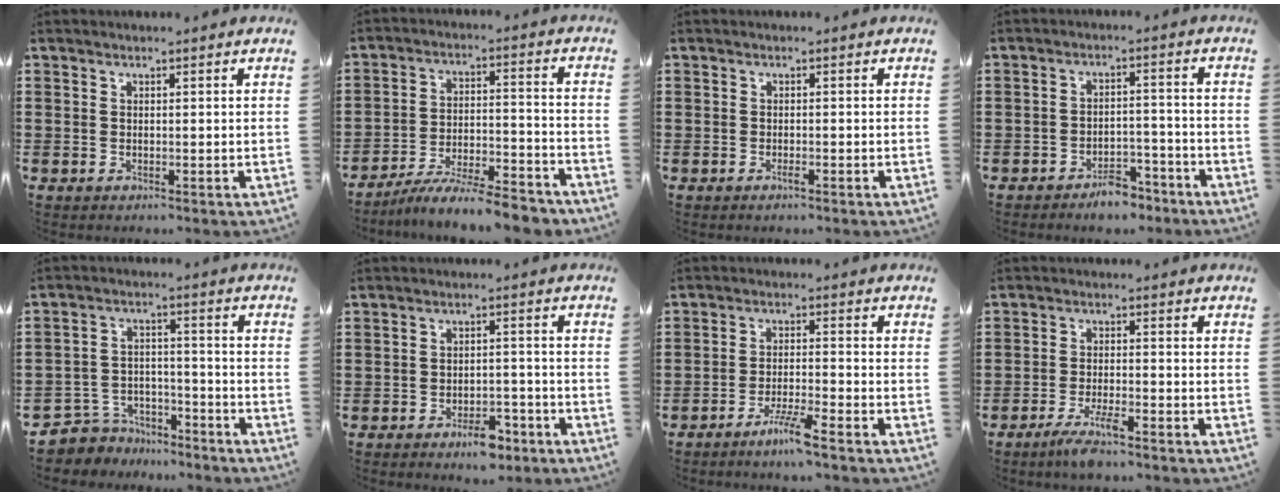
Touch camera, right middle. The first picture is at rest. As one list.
[{"total": 8.5, "force": [-7.9, 0.4, 3.1], "torque": [-0.047, 0.012, -0.150]}, {"total": 0.9, "force": [-0.6, 0.1, 0.7], "torque": [-0.014, -0.005, -0.009]}, {"total": 5.0, "force": [-4.6, 1.5, 1.3], "torque": [-0.019, 0.015, -0.090]}, {"total": 5.0, "force": [-4.8, 1.6, -0.1], "torque": [-0.013, 0.006, -0.104]}, {"total": 4.3, "force": [-3.3, 1.5, 2.2], "torque": [-0.033, 0.014, -0.062]}, {"total": 4.5, "force": [-3.5, -0.1, 2.8], "torque": [-0.059, -0.007, -0.067]}, {"total": 4.4, "force": [-3.1, 0.6, 3.1], "torque": [-0.069, -0.007, -0.060]}]